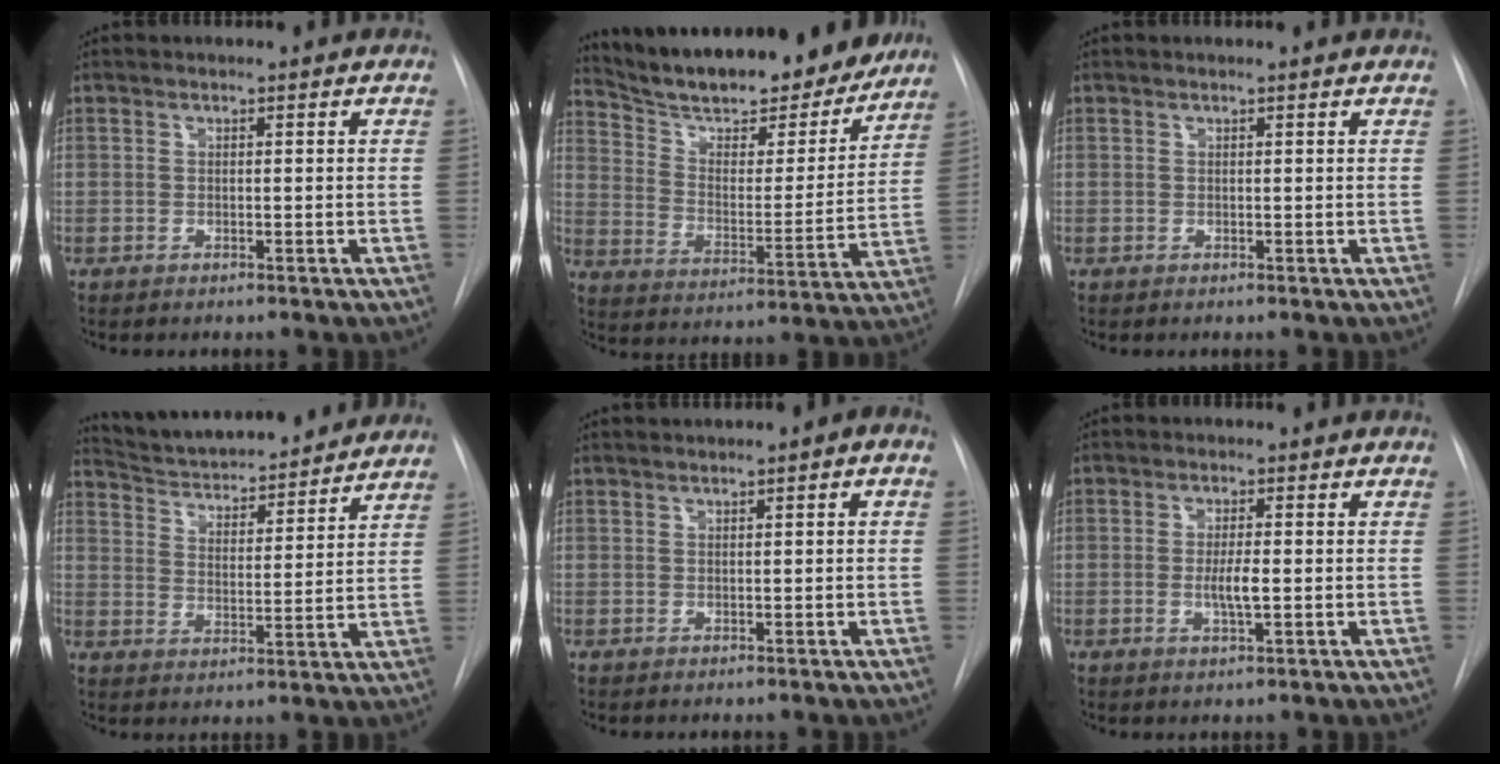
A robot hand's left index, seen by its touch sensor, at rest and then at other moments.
{"total": 22.7, "force": [20.0, 5.4, 9.4], "torque": [-0.149, -0.013, 0.289]}
{"total": 0.9, "force": [0.8, 0.0, 0.4], "torque": [-0.011, 0.004, 0.003]}
{"total": 18.3, "force": [16.8, 3.2, 6.5], "torque": [-0.098, 0.003, 0.242]}
{"total": 2.0, "force": [0.3, 0.4, 2.0], "torque": [-0.030, 0.008, 0.001]}
{"total": 3.2, "force": [-1.0, 0.4, 3.0], "torque": [-0.056, -0.010, -0.017]}